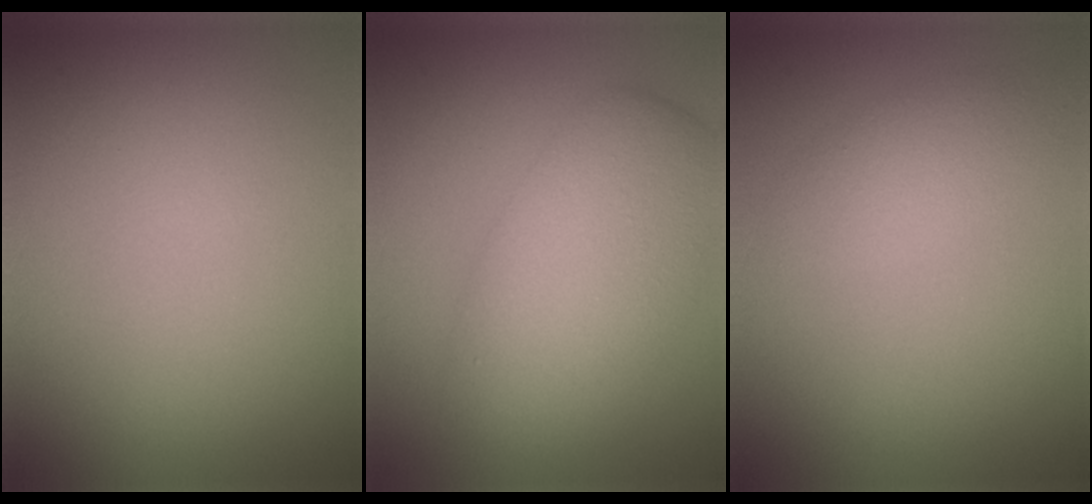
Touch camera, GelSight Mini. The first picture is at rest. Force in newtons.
{"total": 7.5, "press": 7.5, "slide": 0.4}
{"total": 2.2, "press": 2.2, "slide": 0.1}